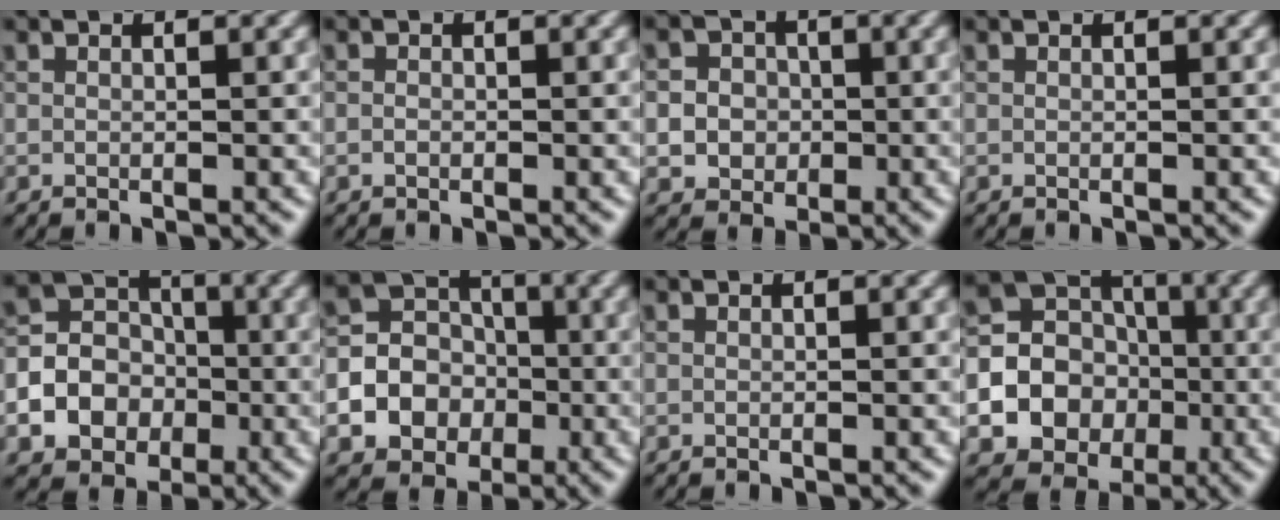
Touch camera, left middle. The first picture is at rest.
{"total": 0.6, "force": [-0.2, 0.4, 0.3], "torque": [-0.004, -0.001, -0.005]}
{"total": 5.2, "force": [-0.1, 4.9, 1.7], "torque": [-0.016, 0.025, -0.018]}
{"total": 0.0}
{"total": 7.3, "force": [-2.4, 6.2, 3.0], "torque": [-0.049, -0.002, -0.064]}
{"total": 8.9, "force": [-2.7, 7.9, 3.2], "torque": [-0.063, -0.007, -0.067]}
{"total": 0.0}
{"total": 16.4, "force": [-3.4, 15.3, 4.5], "torque": [-0.126, -0.018, -0.072]}